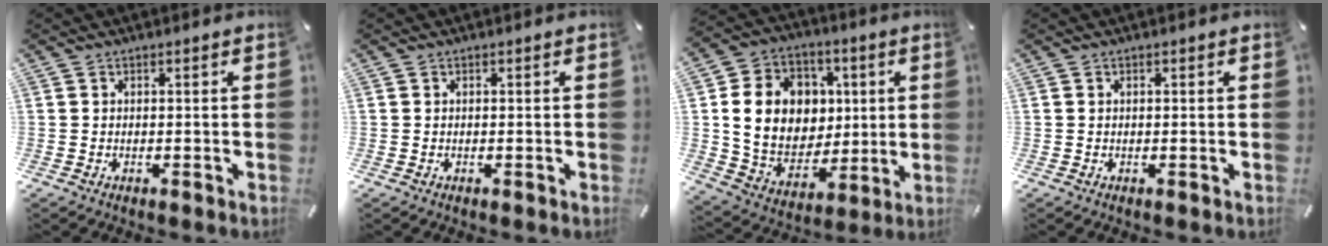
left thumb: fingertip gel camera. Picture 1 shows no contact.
{"total": 0.0}
{"total": 16.7, "force": [3.1, 14.5, 7.7], "torque": [-0.135, -0.005, 0.073]}
{"total": 0.0}